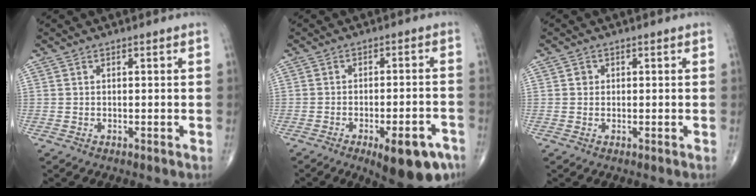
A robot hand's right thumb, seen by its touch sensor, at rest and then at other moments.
{"total": 12.0, "force": [-6.9, 4.3, 8.9], "torque": [-0.095, 0.028, -0.088]}
{"total": 1.0, "force": [0.1, 1.0, 0.2], "torque": [0.002, 0.002, 0.001]}